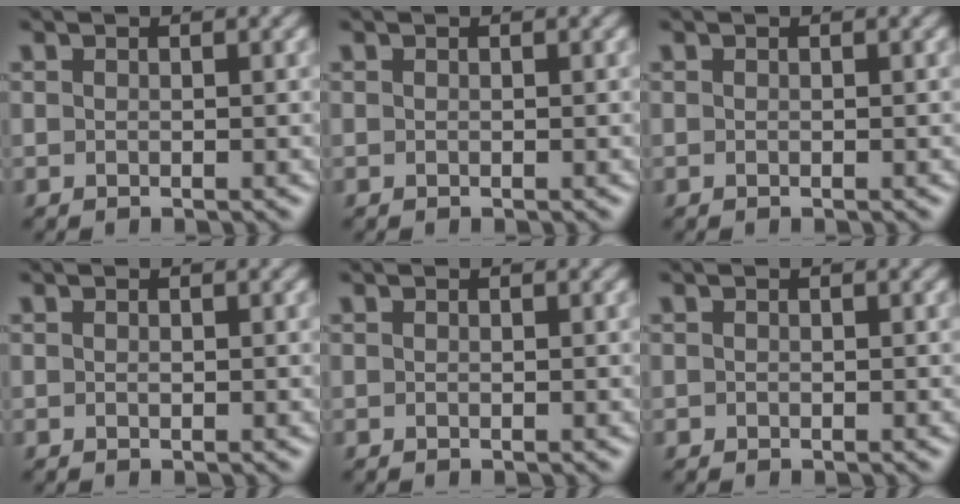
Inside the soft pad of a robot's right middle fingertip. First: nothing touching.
{"total": 0.0}
{"total": 0.0}
{"total": 0.0}
{"total": 0.0}
{"total": 0.0}